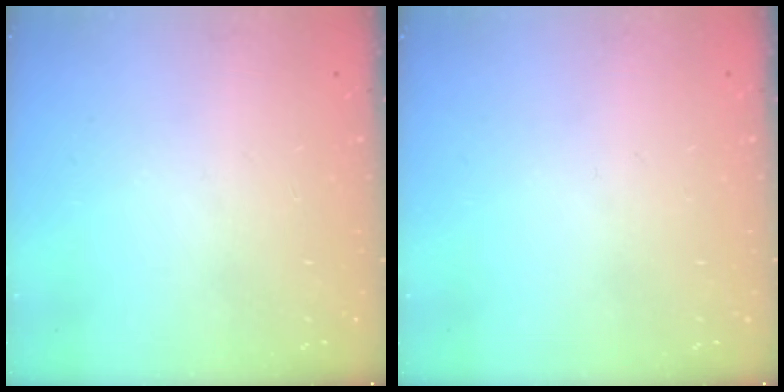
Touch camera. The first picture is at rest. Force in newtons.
{"total": 0.0}